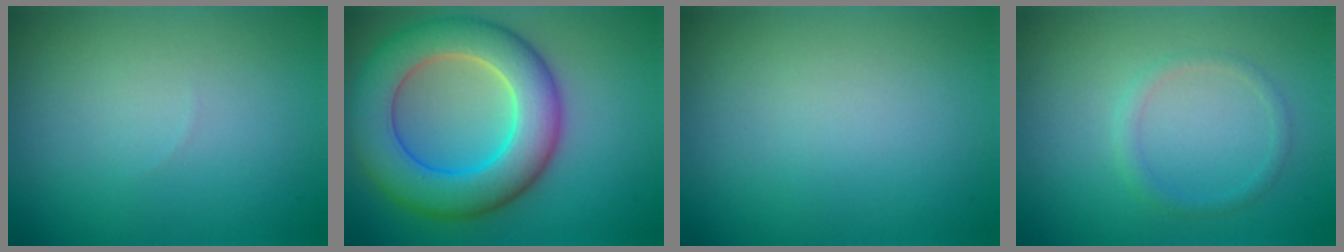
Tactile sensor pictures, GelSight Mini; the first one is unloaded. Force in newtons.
{"total": 9.4, "press": 9.4, "slide": 0.4}
{"total": 0.0}
{"total": 1.3, "press": 1.3, "slide": 0.1}